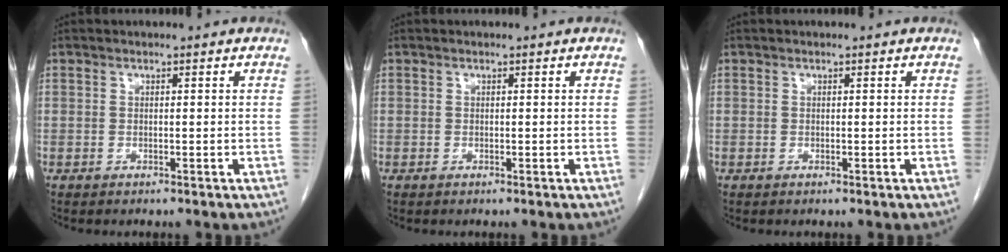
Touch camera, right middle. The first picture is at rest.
{"total": 0.0}
{"total": 0.0}